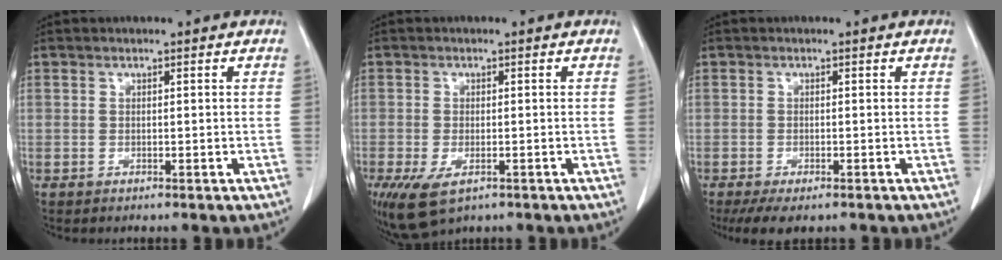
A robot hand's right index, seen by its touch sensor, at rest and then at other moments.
{"total": 7.7, "force": [-3.7, 4.0, 5.4], "torque": [-0.107, -0.020, -0.057]}
{"total": 4.4, "force": [-2.7, 2.2, 2.6], "torque": [-0.045, -0.009, -0.039]}